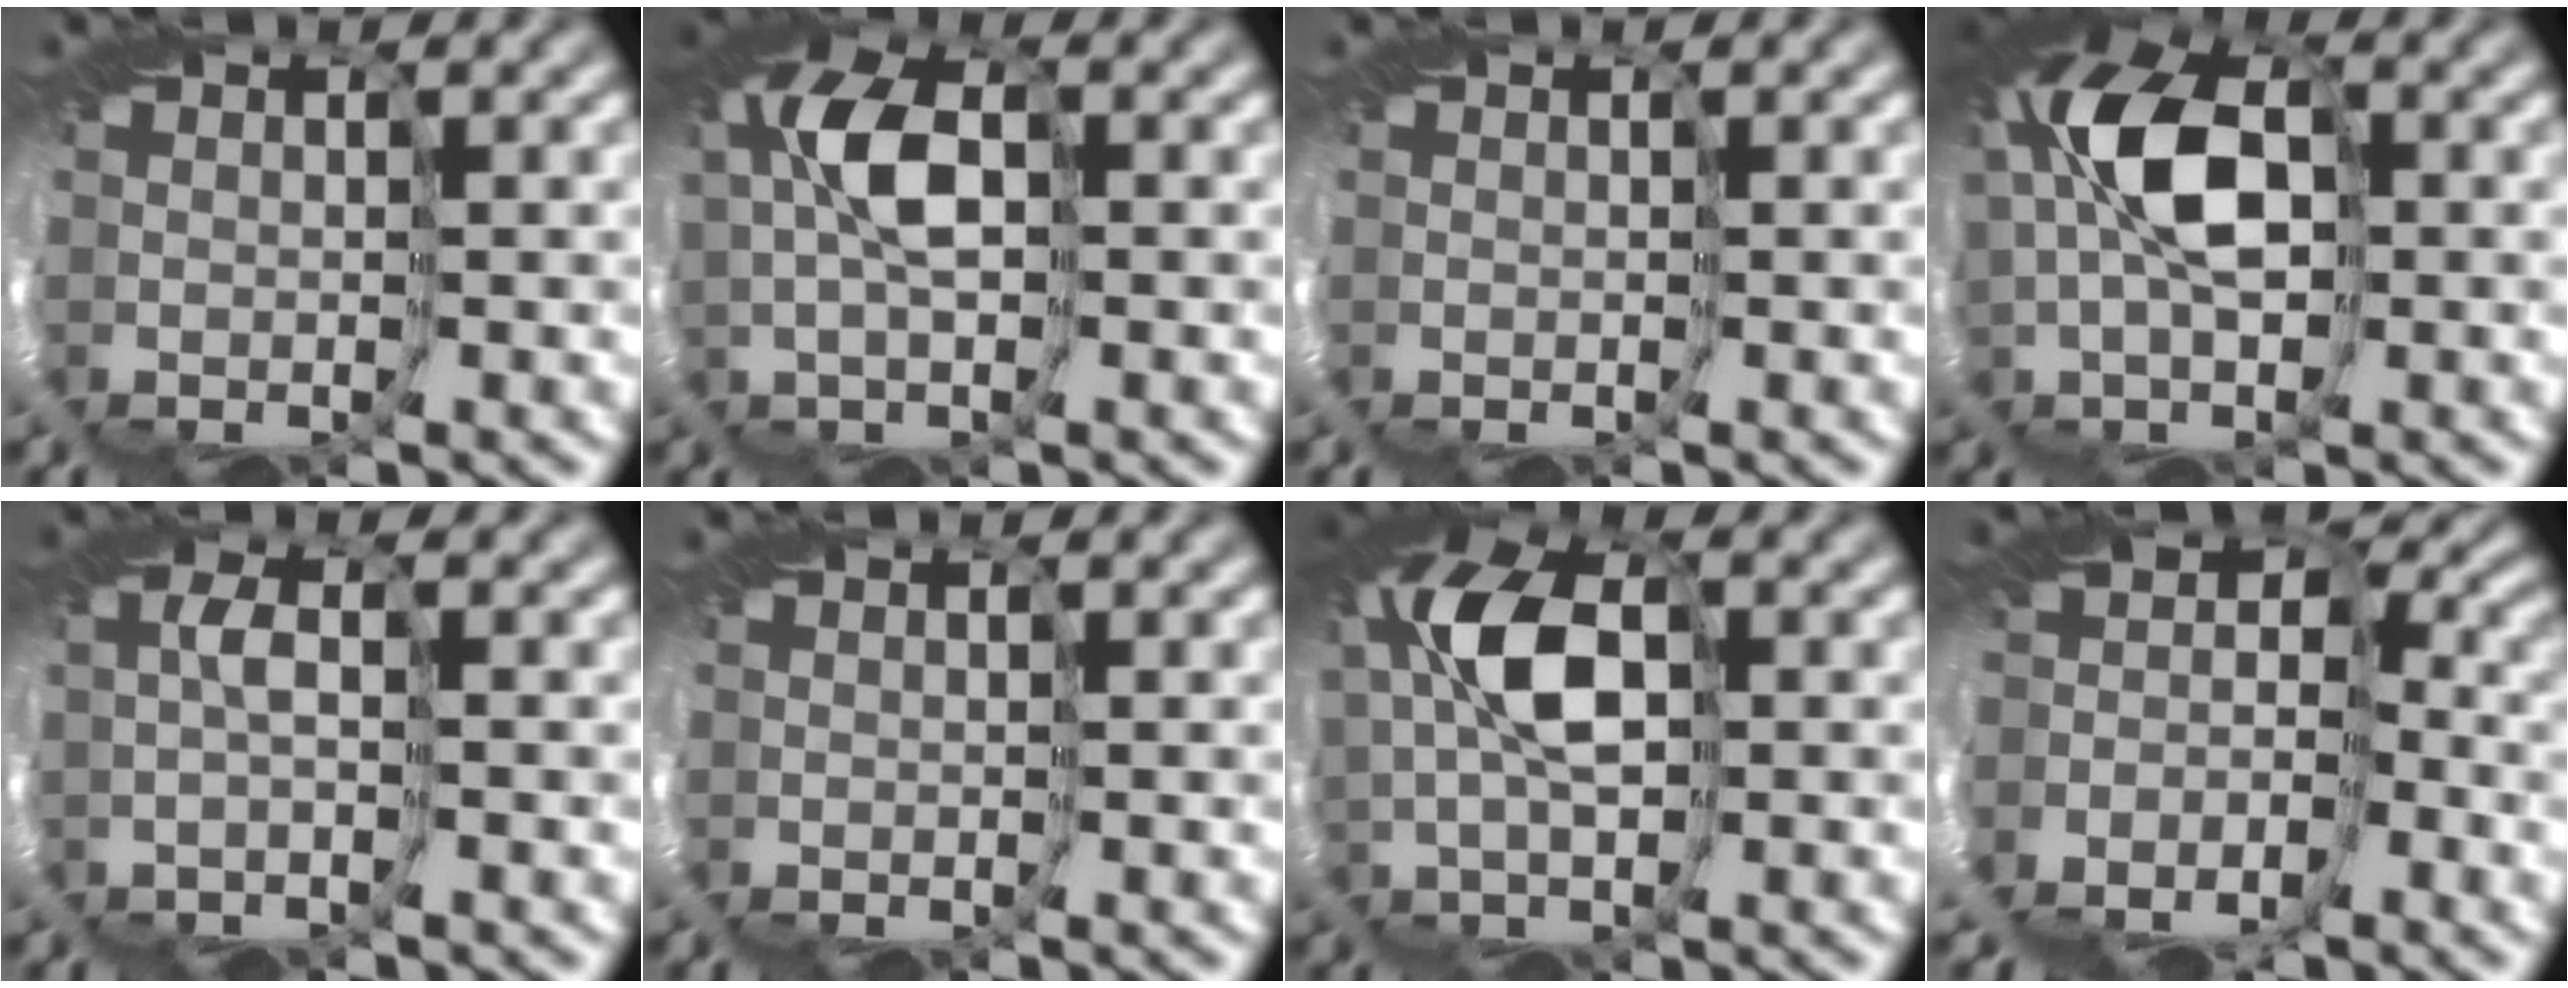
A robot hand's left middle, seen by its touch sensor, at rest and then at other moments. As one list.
[{"total": 5.0, "force": [0.3, 2.3, 4.4], "torque": [-0.106, 0.006, -0.017]}, {"total": 0.0}, {"total": 8.8, "force": [1.0, 5.0, 7.1], "torque": [-0.156, 0.011, -0.007]}, {"total": 1.2, "force": [-0.3, -0.6, 1.0], "torque": [-0.026, -0.004, -0.025]}, {"total": 0.0}, {"total": 7.4, "force": [0.9, 3.9, 6.2], "torque": [-0.143, 0.012, -0.009]}, {"total": 9.6, "force": [-5.5, 6.4, 4.6], "torque": [-0.088, -0.022, -0.080]}]